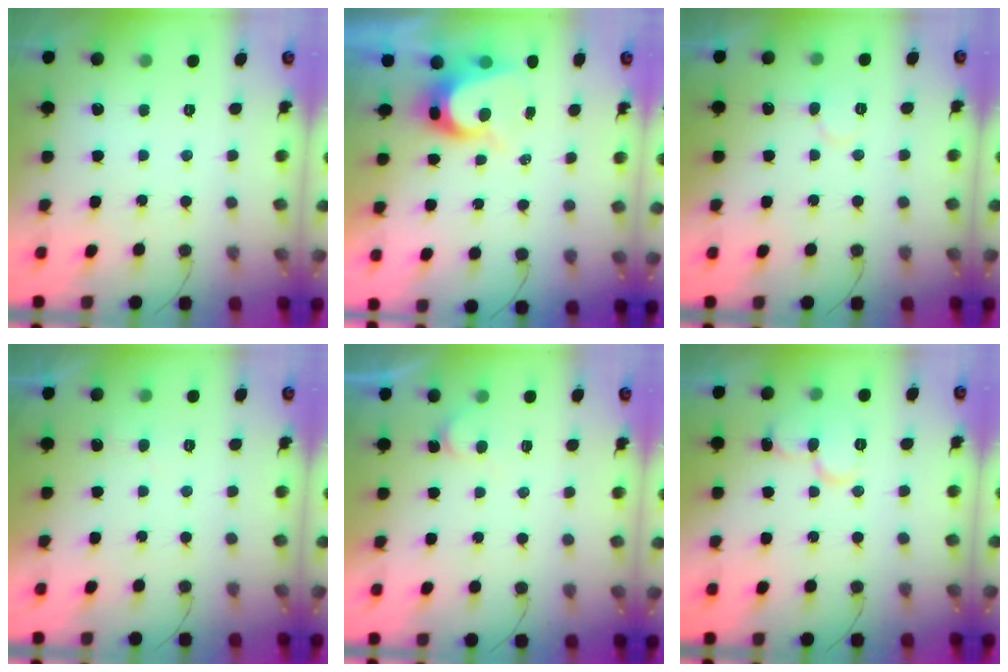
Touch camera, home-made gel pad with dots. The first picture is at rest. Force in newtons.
{"total": 8.3, "press": 8.3, "slide": 0.7}
{"total": 6.3, "press": 6.3, "slide": 0.5}
{"total": 5.0, "press": 5.0, "slide": 0.3}
{"total": 3.8, "press": 3.8, "slide": 0.3}
{"total": 10.0, "press": 10.0, "slide": 1.2}